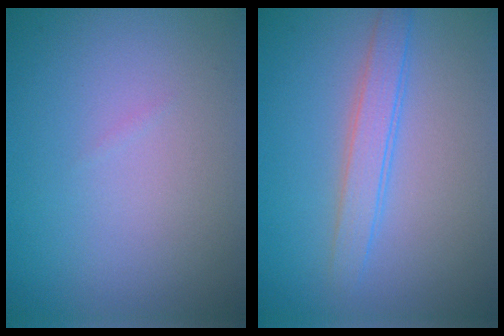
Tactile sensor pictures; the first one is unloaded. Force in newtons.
{"total": 2.5, "press": 2.5, "slide": 0.0}